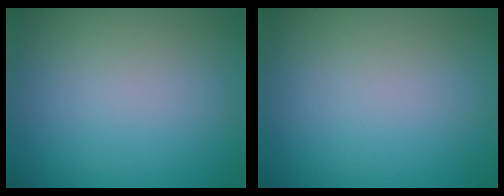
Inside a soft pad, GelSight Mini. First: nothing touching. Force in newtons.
{"total": 0.0}